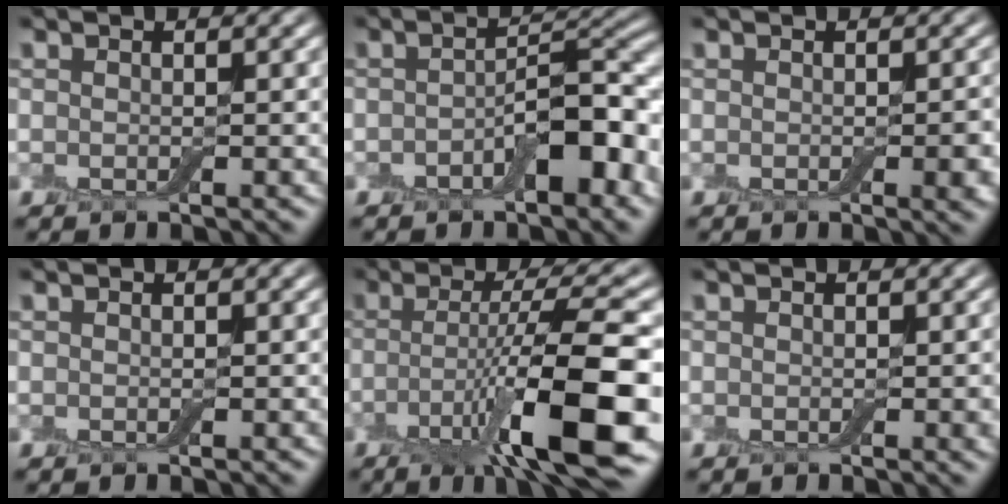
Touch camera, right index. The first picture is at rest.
{"total": 5.7, "force": [-1.9, 2.4, 4.8], "torque": [-0.065, 0.012, -0.033]}
{"total": 1.6, "force": [-0.3, 0.4, 1.6], "torque": [-0.019, -0.002, -0.002]}
{"total": 0.0}
{"total": 11.1, "force": [-3.5, 1.8, 10.4], "torque": [-0.158, 0.006, -0.061]}
{"total": 0.7, "force": [-0.1, 0.3, 0.7], "torque": [-0.008, -0.002, 0.000]}